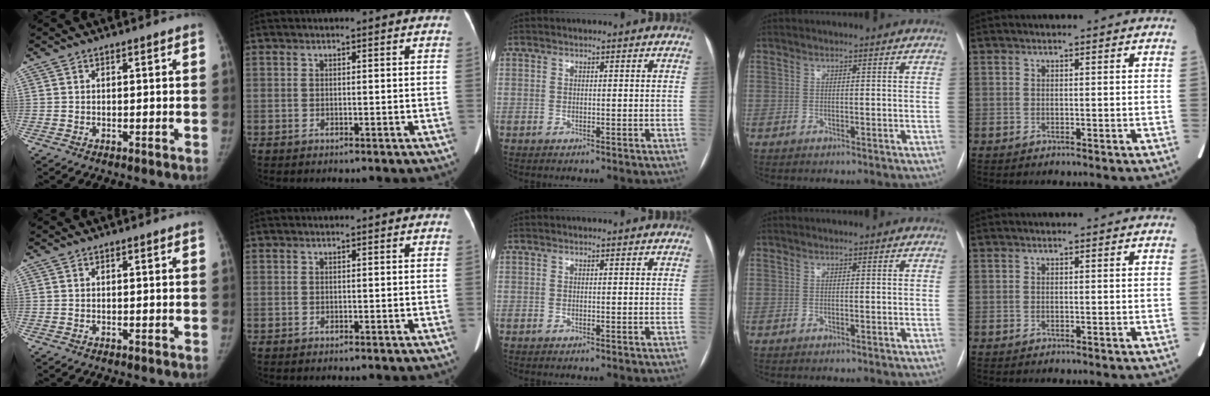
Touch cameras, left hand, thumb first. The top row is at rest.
{}